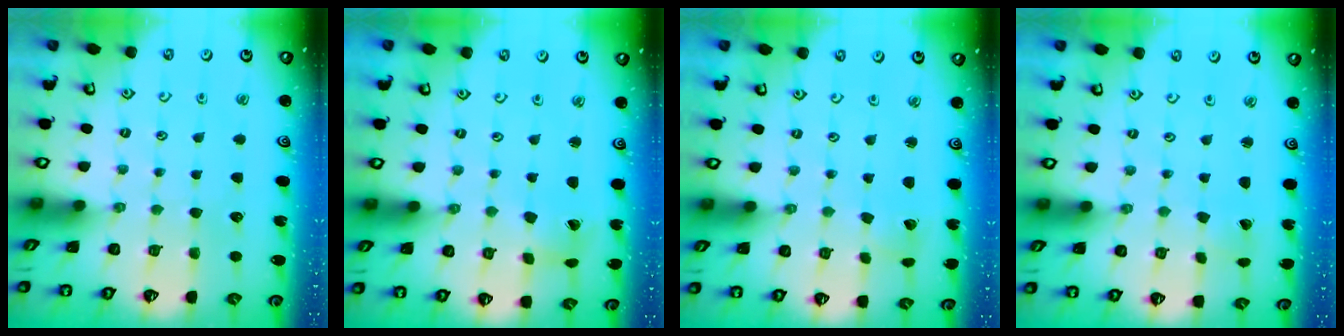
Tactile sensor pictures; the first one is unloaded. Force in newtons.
{"total": 2.0, "press": 2.0, "slide": 0.3}
{"total": 1.9, "press": 1.9, "slide": 0.1}
{"total": 0.6, "press": 0.6, "slide": 0.1}